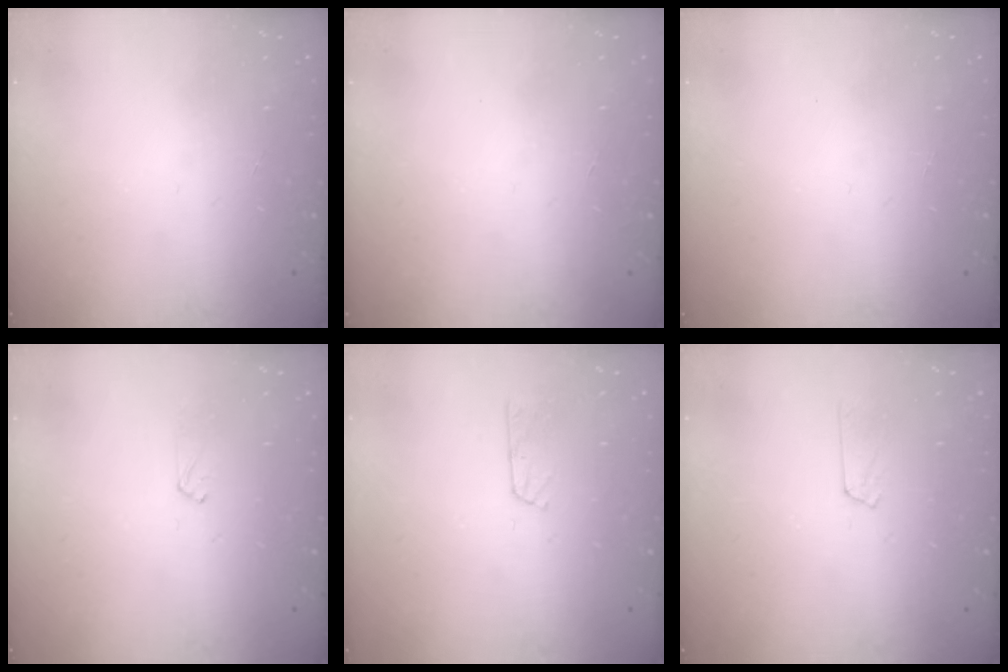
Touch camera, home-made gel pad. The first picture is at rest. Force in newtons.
{"total": 0.0}
{"total": 0.0}
{"total": 3.8, "press": 3.8, "slide": 0.4}
{"total": 3.1, "press": 3.1, "slide": 0.3}
{"total": 2.5, "press": 2.4, "slide": 0.3}